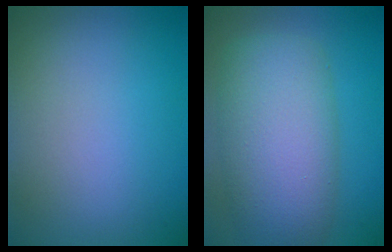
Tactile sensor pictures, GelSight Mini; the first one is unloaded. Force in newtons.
{"total": 9.5, "press": 9.4, "slide": 0.4}